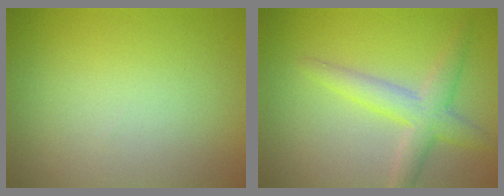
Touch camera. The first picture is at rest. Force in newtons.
{"total": 3.7, "press": 3.7, "slide": 0.0}